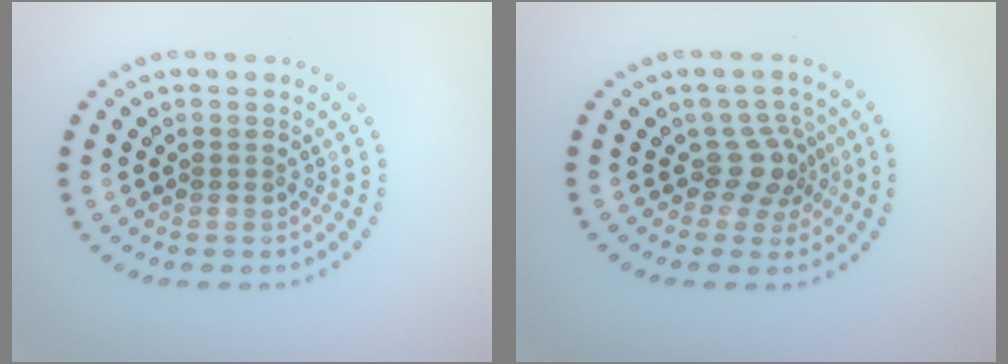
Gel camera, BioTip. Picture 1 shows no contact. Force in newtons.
{"total": 2.8, "press": 2.0, "slide": 1.9}